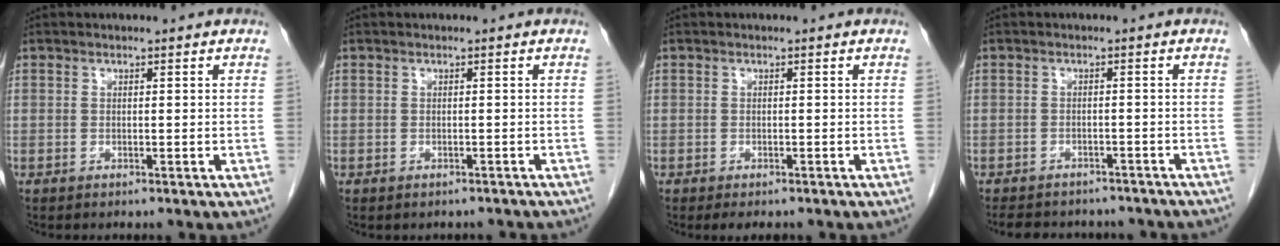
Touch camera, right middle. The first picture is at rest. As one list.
[{"total": 2.1, "force": [-1.8, 0.9, 0.4], "torque": [-0.008, 0.000, -0.021]}, {"total": 2.4, "force": [-1.9, 0.9, 1.1], "torque": [-0.014, -0.006, -0.022]}, {"total": 12.9, "force": [-11.2, 4.8, 4.2], "torque": [-0.081, 0.004, -0.126]}]